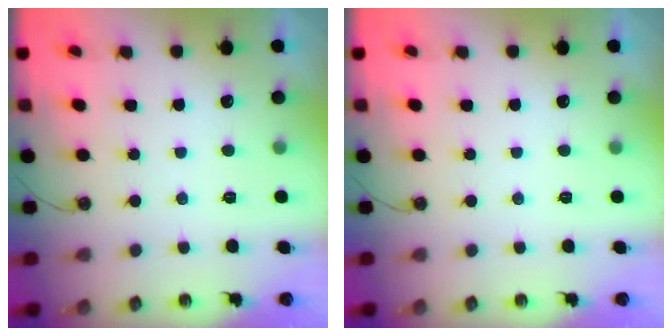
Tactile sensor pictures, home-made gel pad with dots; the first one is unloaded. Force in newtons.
{"total": 0.0}